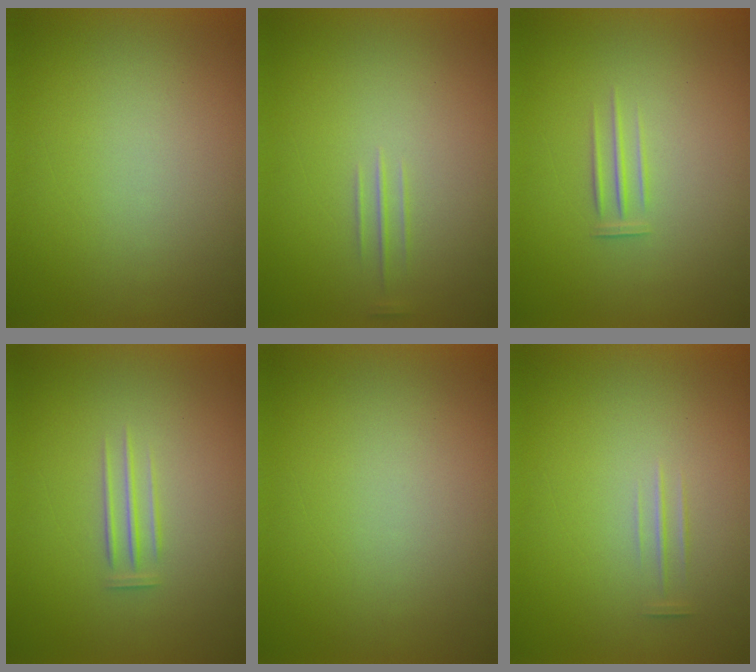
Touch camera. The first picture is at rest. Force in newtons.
{"total": 1.3}
{"total": 1.6}
{"total": 1.6}
{"total": 0.0}
{"total": 1.1}